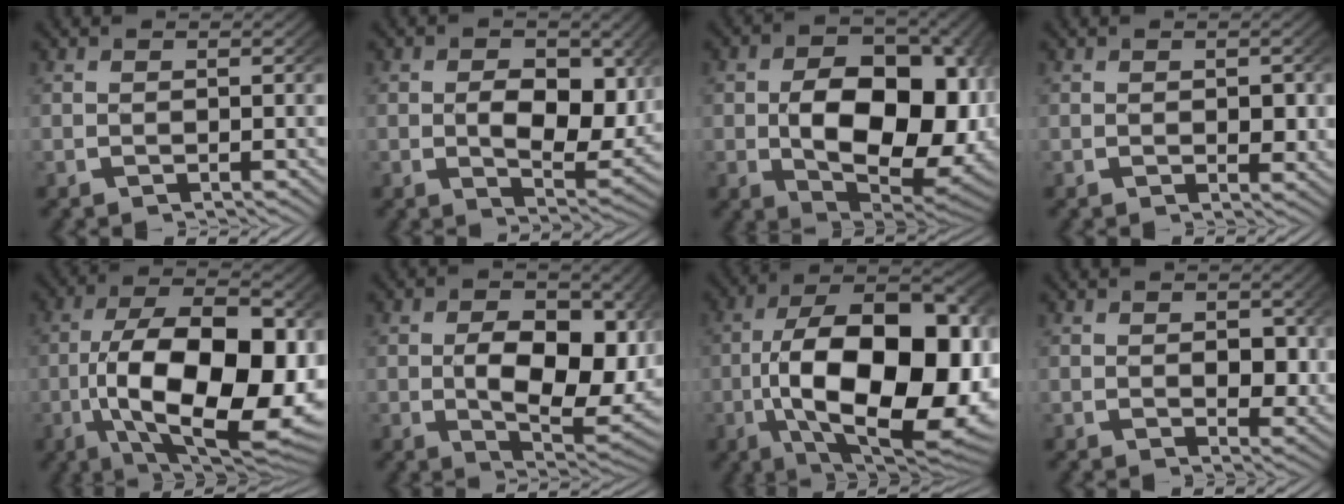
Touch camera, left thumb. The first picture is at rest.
{"total": 6.7, "force": [0.5, 4.2, 5.2], "torque": [-0.091, -0.037, 0.021]}
{"total": 18.2, "force": [-0.9, 11.9, 13.8], "torque": [-0.232, -0.081, 0.024]}
{"total": 1.7, "force": [0.3, 1.2, 1.1], "torque": [-0.017, -0.014, 0.010]}
{"total": 19.5, "force": [-2.2, 11.0, 16.0], "torque": [-0.307, -0.076, 0.001]}
{"total": 10.9, "force": [0.1, 6.7, 8.6], "torque": [-0.148, -0.051, 0.023]}
{"total": 22.3, "force": [-2.1, 12.7, 18.2], "torque": [-0.334, -0.079, 0.005]}
{"total": 2.9, "force": [0.6, 2.0, 2.0], "torque": [-0.034, -0.027, 0.021]}